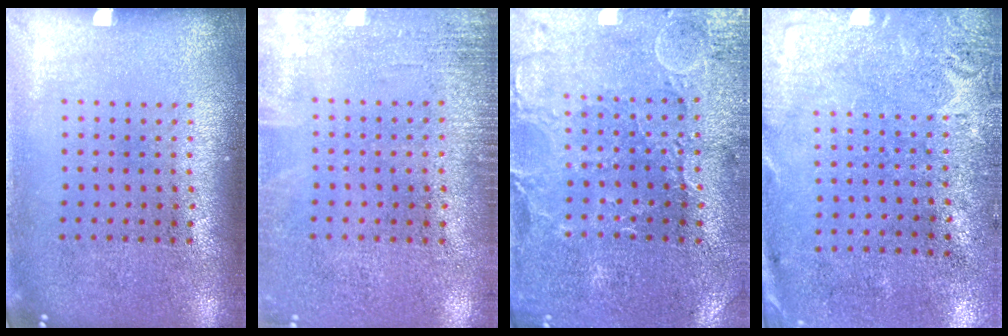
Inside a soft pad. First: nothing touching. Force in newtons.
{"total": 1.7, "press": 1.7, "slide": 0.3}
{"total": 0.8, "press": 0.7, "slide": 0.4}
{"total": 2.7, "press": 2.2, "slide": 1.7}